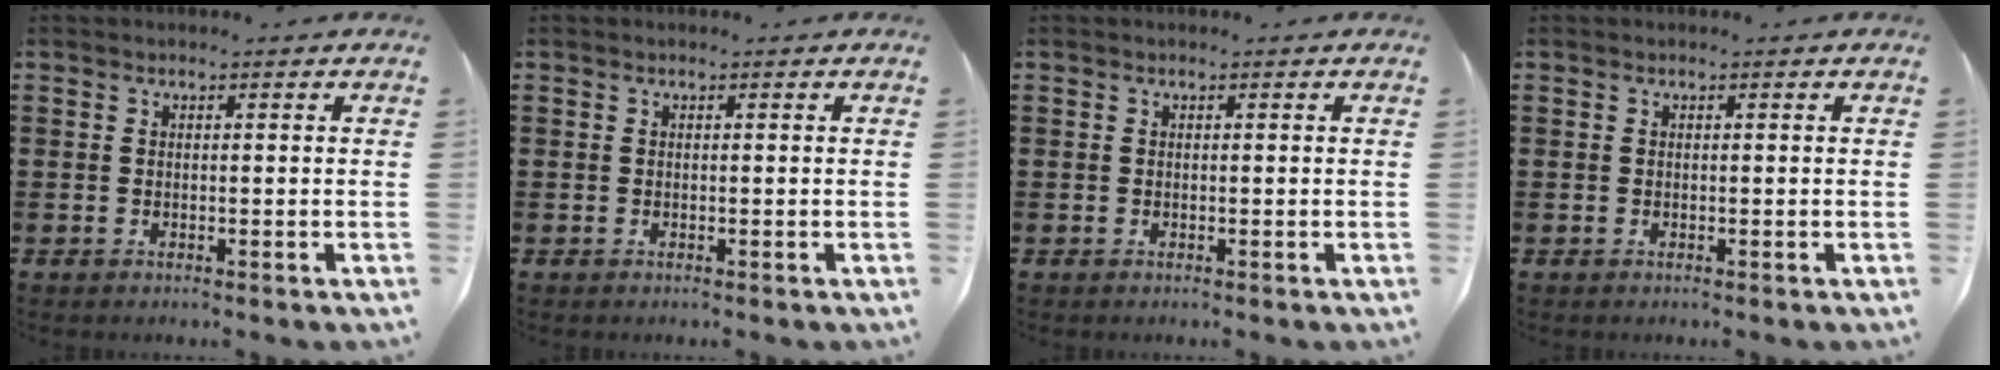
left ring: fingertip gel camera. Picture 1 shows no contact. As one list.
[{"total": 0.0}, {"total": 0.0}, {"total": 0.0}]